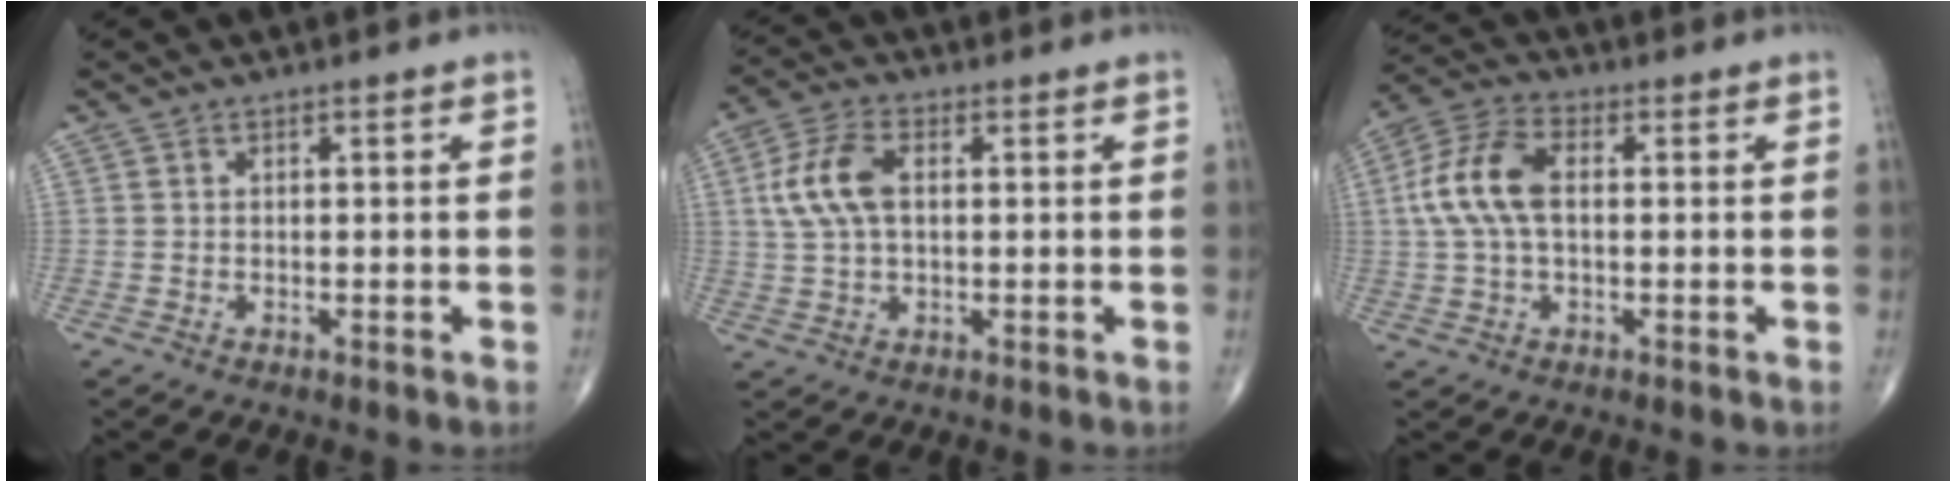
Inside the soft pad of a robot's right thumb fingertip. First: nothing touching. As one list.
[{"total": 8.7, "force": [1.4, 4.8, 7.1], "torque": [-0.155, 0.014, 0.028]}, {"total": 10.6, "force": [0.9, 5.9, 8.8], "torque": [-0.191, 0.025, 0.012]}]